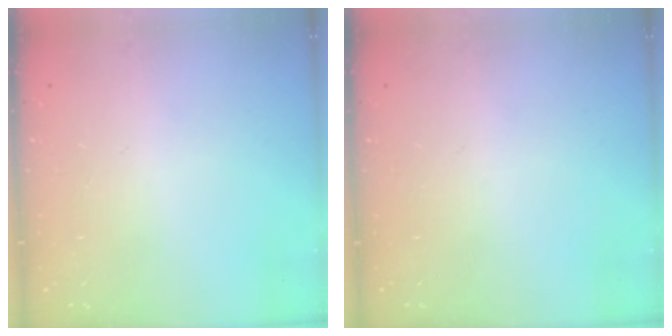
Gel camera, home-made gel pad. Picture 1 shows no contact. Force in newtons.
{"total": 0.0}